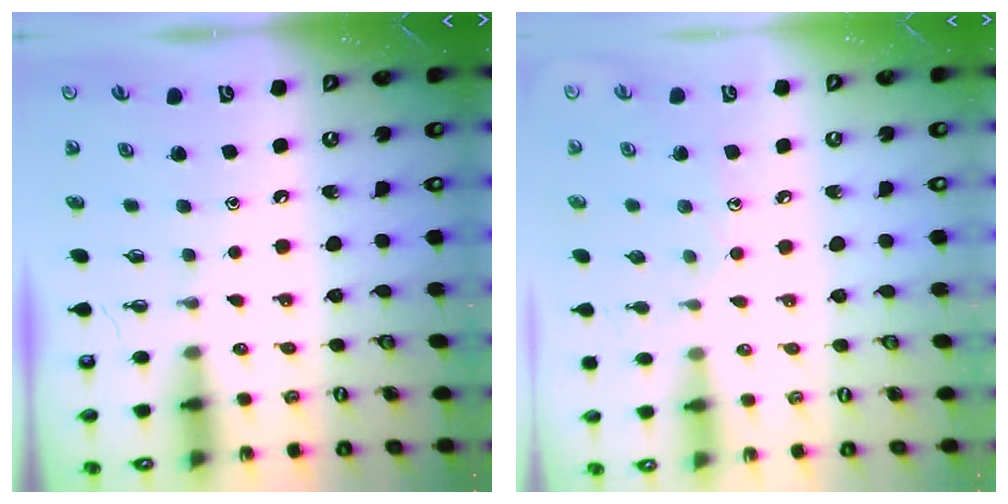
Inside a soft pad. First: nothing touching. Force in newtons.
{"total": 6.8, "press": 6.8, "slide": 0.7}